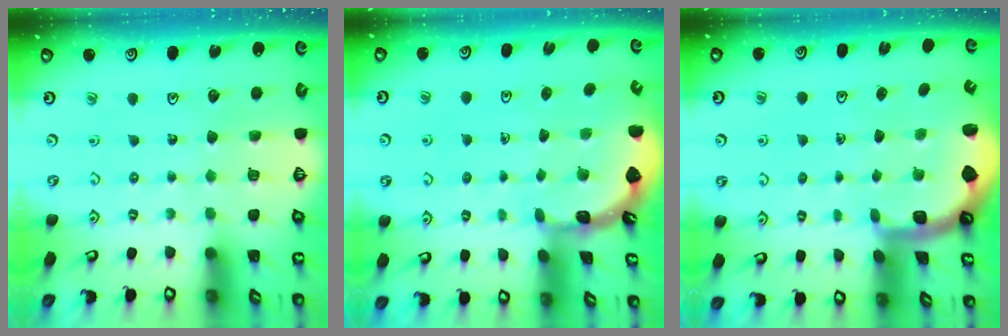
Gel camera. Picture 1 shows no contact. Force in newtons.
{"total": 1.7, "press": 1.6, "slide": 0.1}
{"total": 1.5, "press": 1.5, "slide": 0.3}